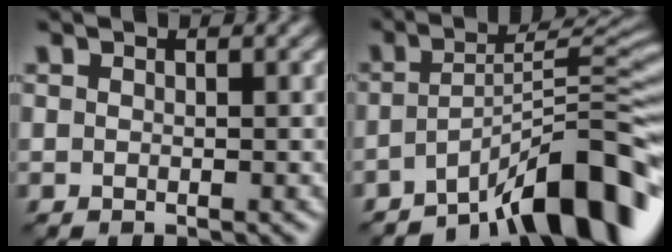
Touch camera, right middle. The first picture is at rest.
{"total": 9.2, "force": [-6.3, 1.2, 6.6], "torque": [-0.084, 0.014, -0.110]}